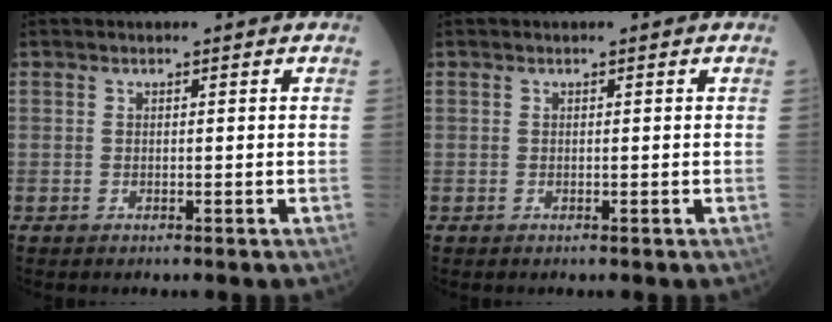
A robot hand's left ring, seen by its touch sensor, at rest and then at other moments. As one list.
[{"total": 0.0}]